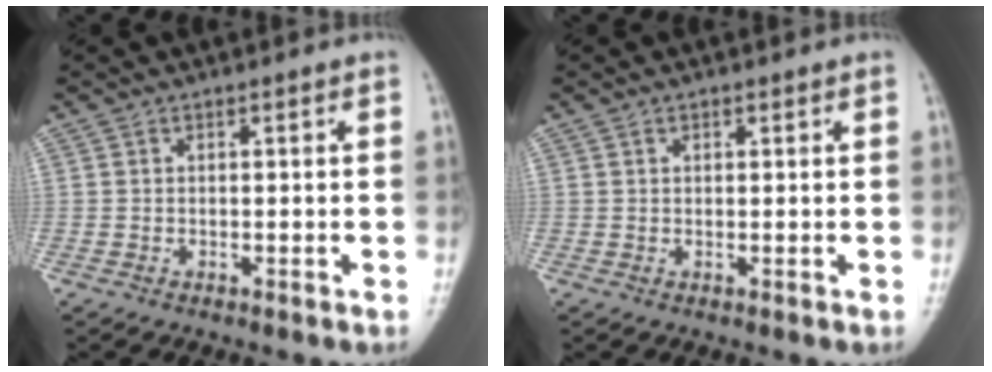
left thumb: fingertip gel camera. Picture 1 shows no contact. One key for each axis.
{"total": 0.6, "fx": 0.4, "fy": 0.3, "fz": 0.4, "tx": -0.005, "ty": -0.001, "tz": 0.005}